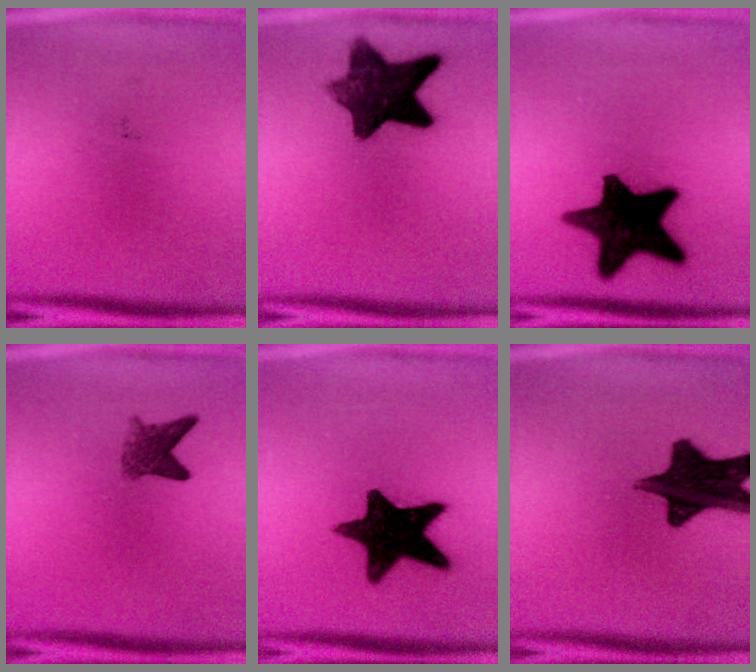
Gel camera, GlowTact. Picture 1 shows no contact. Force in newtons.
{"total": 11.8}
{"total": 17.3}
{"total": 3.2}
{"total": 16.1}
{"total": 15.3}